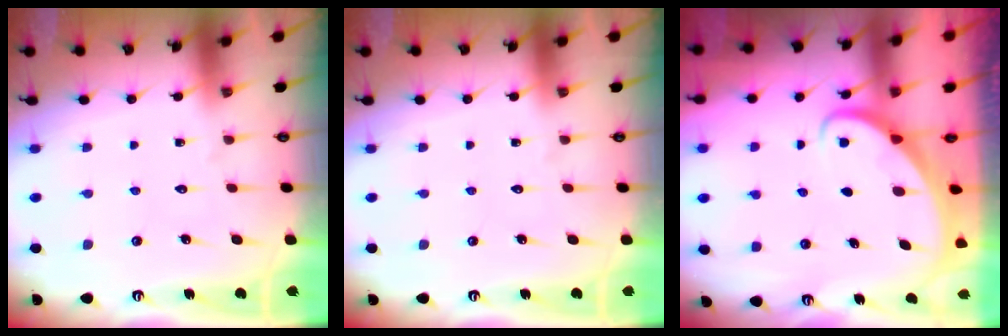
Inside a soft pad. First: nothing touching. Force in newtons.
{"total": 0.0}
{"total": 2.2, "press": 2.2, "slide": 0.2}